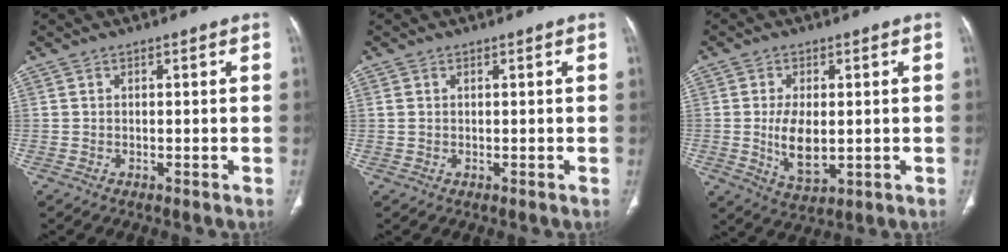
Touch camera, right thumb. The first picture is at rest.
{"total": 0.8, "force": [0.3, 0.5, 0.5], "torque": [-0.013, 0.007, 0.010]}
{"total": 8.0, "force": [-0.3, 4.3, 6.8], "torque": [-0.118, -0.013, 0.007]}